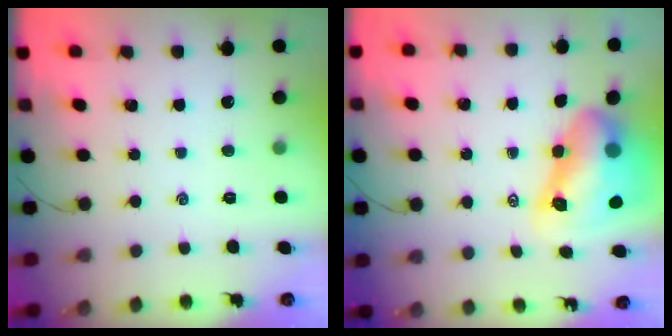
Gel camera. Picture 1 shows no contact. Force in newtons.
{"total": 13.0, "press": 12.5, "slide": 3.6}